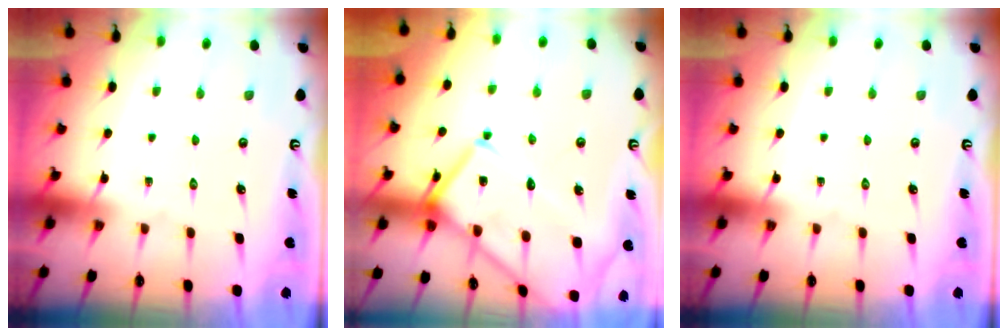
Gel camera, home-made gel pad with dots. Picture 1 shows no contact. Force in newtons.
{"total": 19.0, "press": 18.9, "slide": 1.4}
{"total": 0.0}